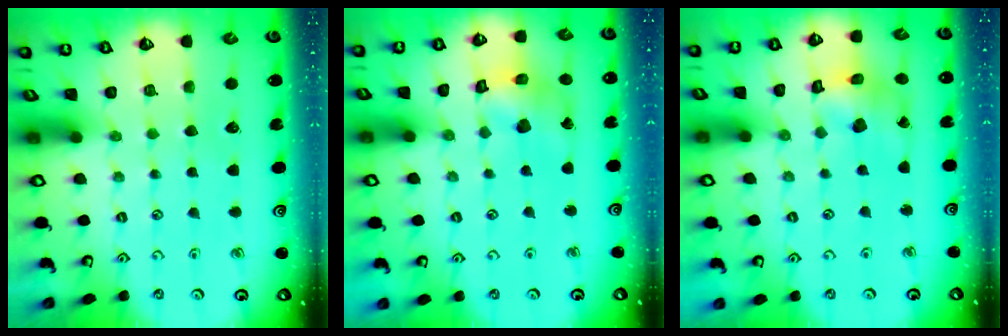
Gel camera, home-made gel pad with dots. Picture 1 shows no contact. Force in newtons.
{"total": 11.8, "press": 11.7, "slide": 1.4}
{"total": 10.8, "press": 10.7, "slide": 1.1}